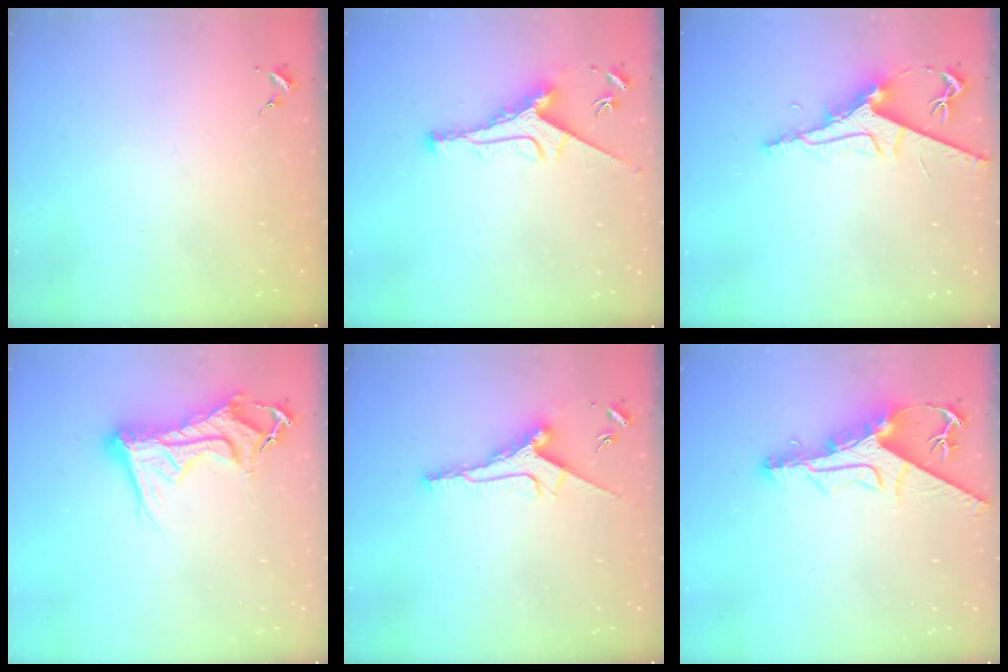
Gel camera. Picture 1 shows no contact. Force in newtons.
{"total": 9.6, "press": 9.6, "slide": 0.3}
{"total": 8.9, "press": 8.9, "slide": 0.9}
{"total": 14.5, "press": 14.4, "slide": 1.6}
{"total": 10.7, "press": 10.7, "slide": 0.3}
{"total": 13.9, "press": 13.8, "slide": 1.4}